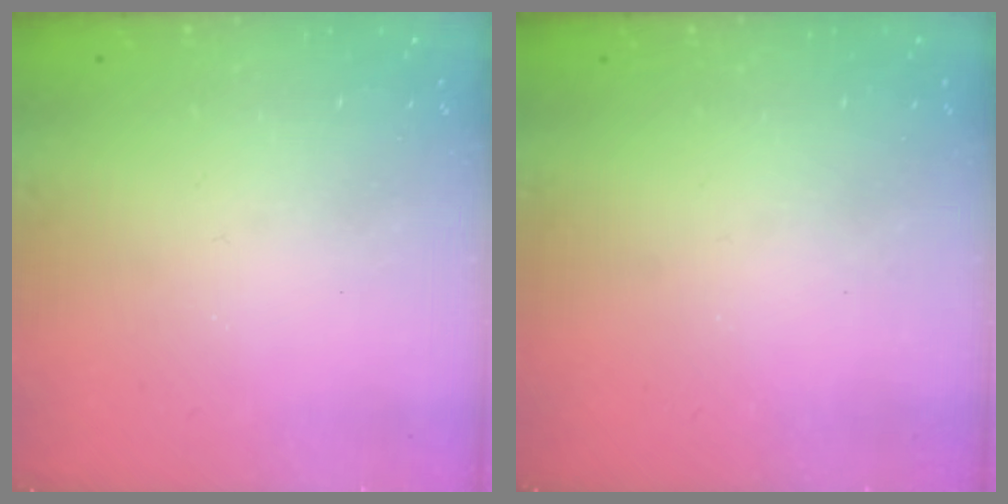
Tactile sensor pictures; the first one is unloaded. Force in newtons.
{"total": 0.0}